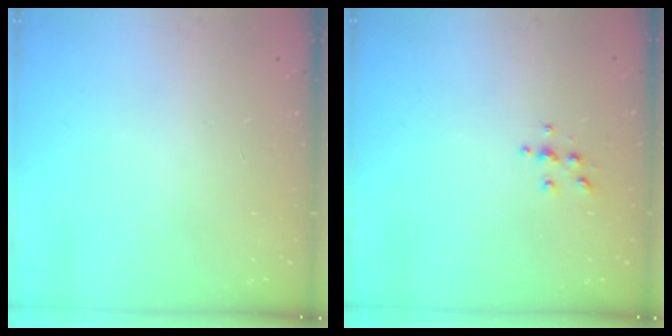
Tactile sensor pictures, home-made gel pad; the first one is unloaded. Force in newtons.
{"total": 4.9, "press": 4.9, "slide": 0.5}